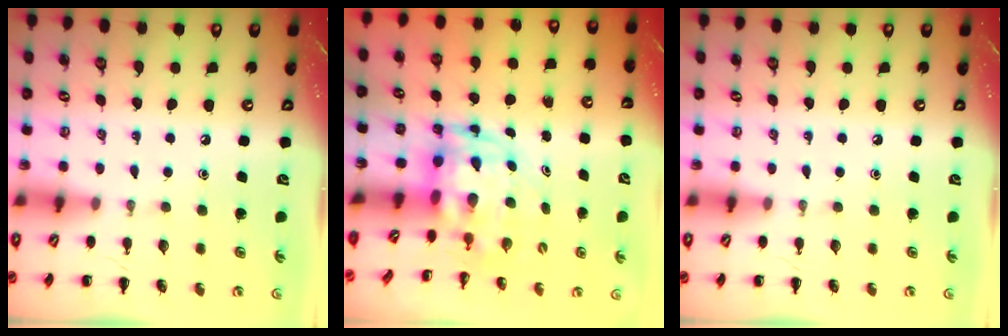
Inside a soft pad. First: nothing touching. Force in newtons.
{"total": 3.4, "press": 3.3, "slide": 0.9}
{"total": 0.0}